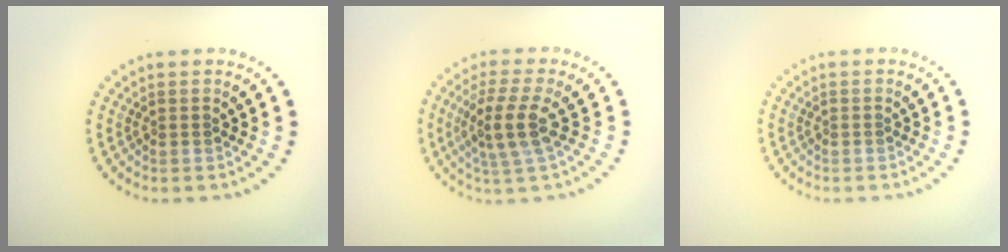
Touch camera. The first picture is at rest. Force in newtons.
{"total": 3.9, "press": 3.3, "slide": 2.1}
{"total": 0.0}